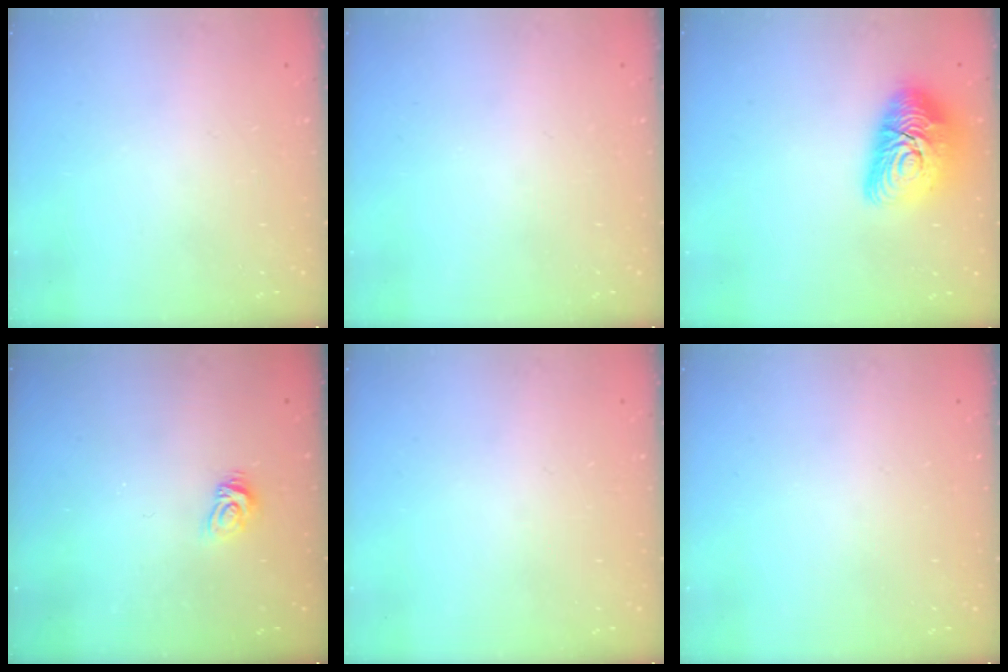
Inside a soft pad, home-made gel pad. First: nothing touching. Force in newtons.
{"total": 0.0}
{"total": 15.1, "press": 15.1, "slide": 0.8}
{"total": 5.5, "press": 5.5, "slide": 0.4}
{"total": 0.0}
{"total": 0.0}